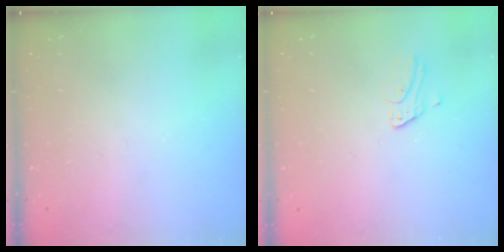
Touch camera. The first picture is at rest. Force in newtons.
{"total": 2.7, "press": 2.7, "slide": 0.2}